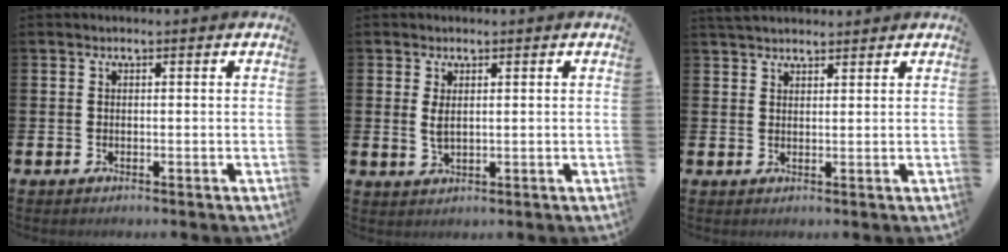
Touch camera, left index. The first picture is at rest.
{"total": 1.8, "force": [0.9, 0.7, 1.4], "torque": [-0.021, -0.001, 0.014]}
{"total": 2.8, "force": [2.7, 0.6, 0.4], "torque": [-0.002, -0.011, 0.048]}